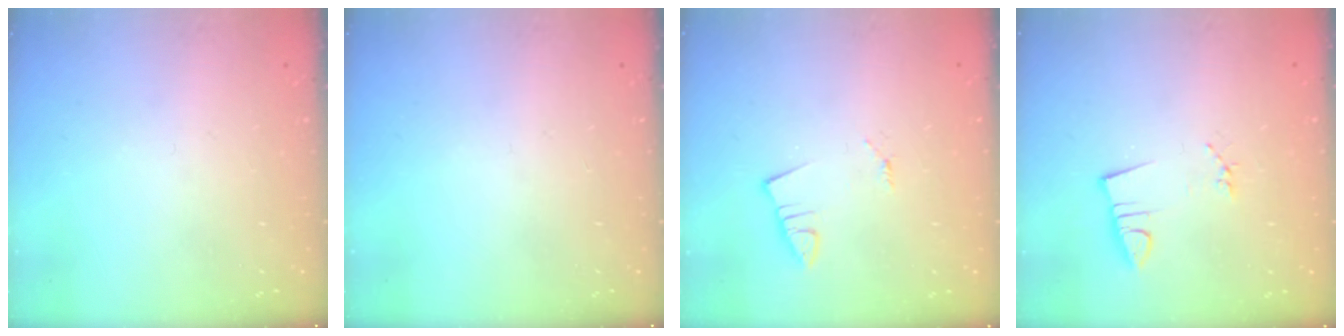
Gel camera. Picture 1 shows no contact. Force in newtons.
{"total": 0.0}
{"total": 1.2, "press": 1.2, "slide": 0.1}
{"total": 2.9, "press": 1.4, "slide": 2.5}